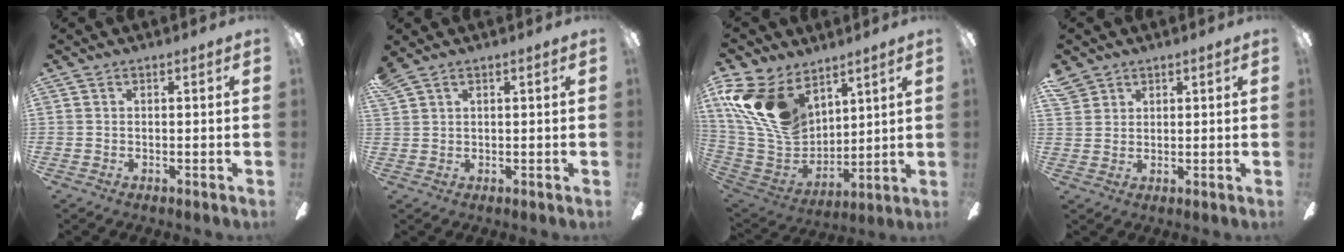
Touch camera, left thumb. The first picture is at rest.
{"total": 1.9, "force": [1.4, 0.9, 0.8], "torque": [-0.019, -0.001, 0.027]}
{"total": 18.0, "force": [9.3, 11.8, 10.0], "torque": [-0.240, -0.046, 0.177]}
{"total": 3.7, "force": [2.9, 2.3, 0.5], "torque": [-0.018, -0.004, 0.058]}